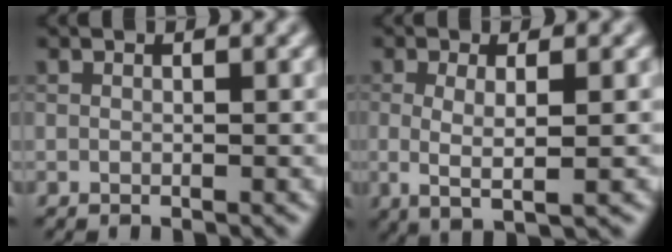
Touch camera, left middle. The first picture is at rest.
{"total": 2.8, "force": [-0.7, 0.5, 2.7], "torque": [-0.054, -0.004, -0.007]}